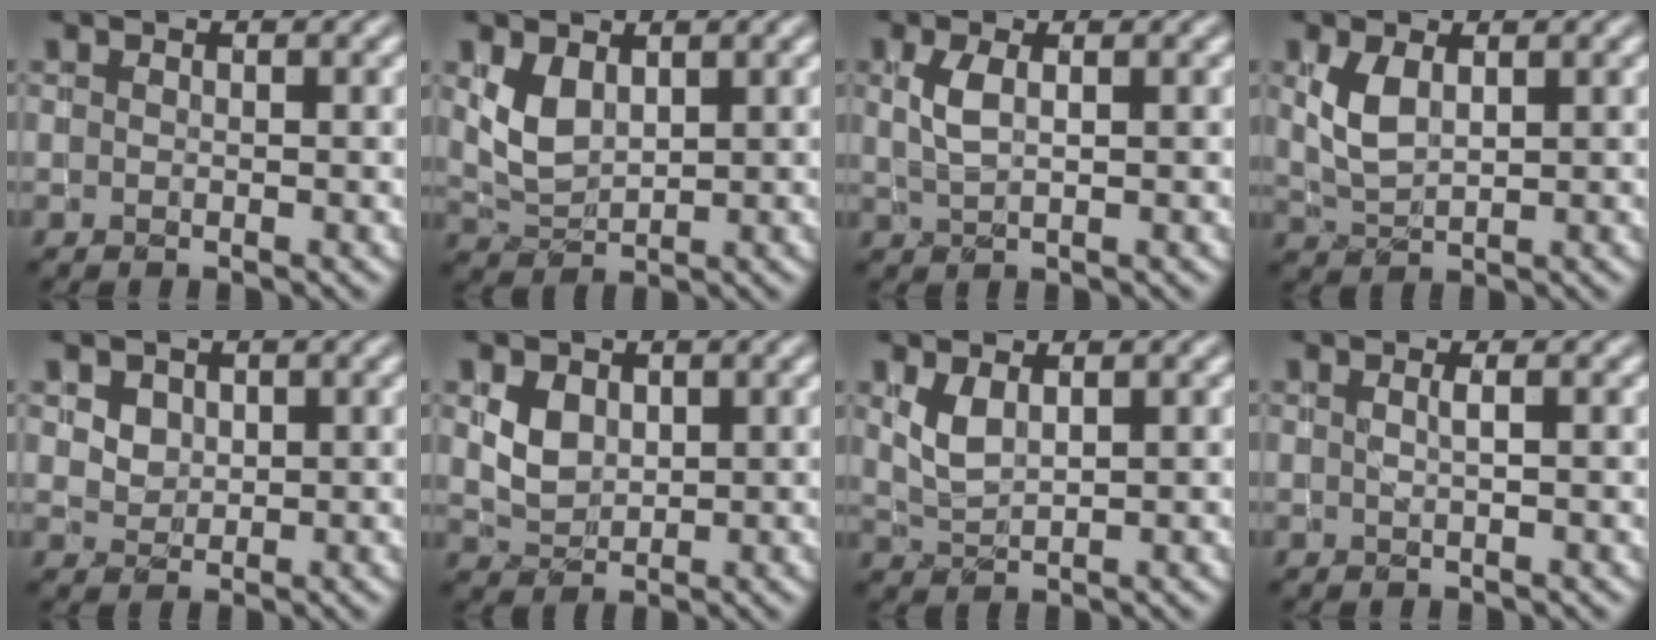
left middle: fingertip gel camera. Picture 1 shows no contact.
{"total": 2.6, "force": [1.0, 1.6, 1.8], "torque": [-0.044, -0.004, 0.028]}
{"total": 2.0, "force": [0.4, 0.8, 1.8], "torque": [-0.047, 0.001, 0.012]}
{"total": 2.8, "force": [0.8, 1.5, 2.3], "torque": [-0.057, 0.001, 0.022]}
{"total": 1.7, "force": [0.8, 1.4, 0.6], "torque": [-0.019, -0.005, 0.022]}
{"total": 2.4, "force": [0.7, 1.9, 1.4], "torque": [-0.032, -0.003, 0.017]}
{"total": 2.0, "force": [0.9, 0.9, 1.6], "torque": [-0.043, -0.004, 0.024]}
{"total": 0.8, "force": [0.0, 0.2, 0.8], "torque": [-0.009, -0.004, -0.005]}